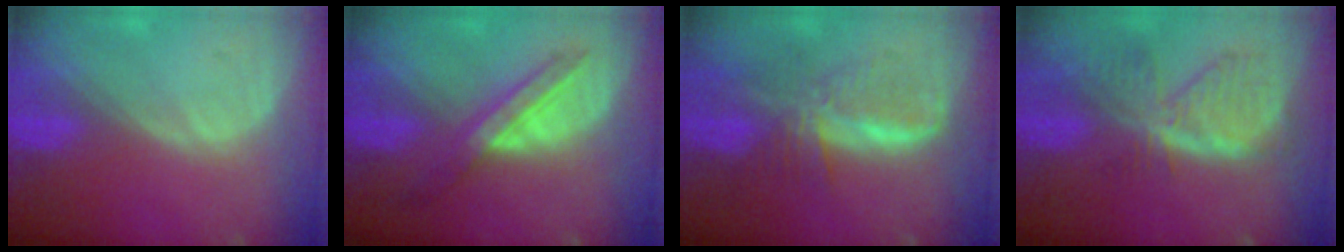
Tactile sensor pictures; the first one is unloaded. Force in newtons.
{"total": 5.9, "press": 5.7, "slide": 1.5}
{"total": 7.6, "press": 6.7, "slide": 3.7}
{"total": 8.0, "press": 7.0, "slide": 3.9}